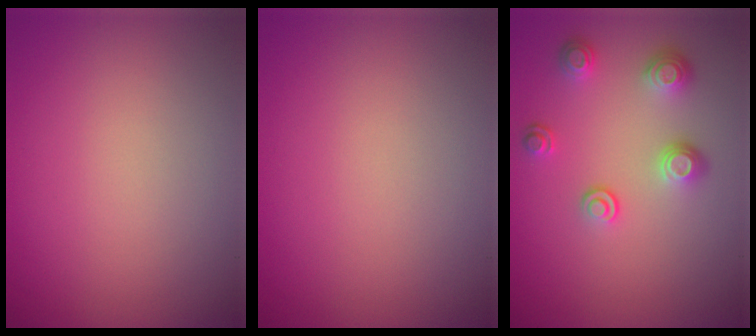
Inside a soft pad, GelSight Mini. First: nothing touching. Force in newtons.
{"total": 0.0}
{"total": 3.1, "press": 2.6, "slide": 1.7}